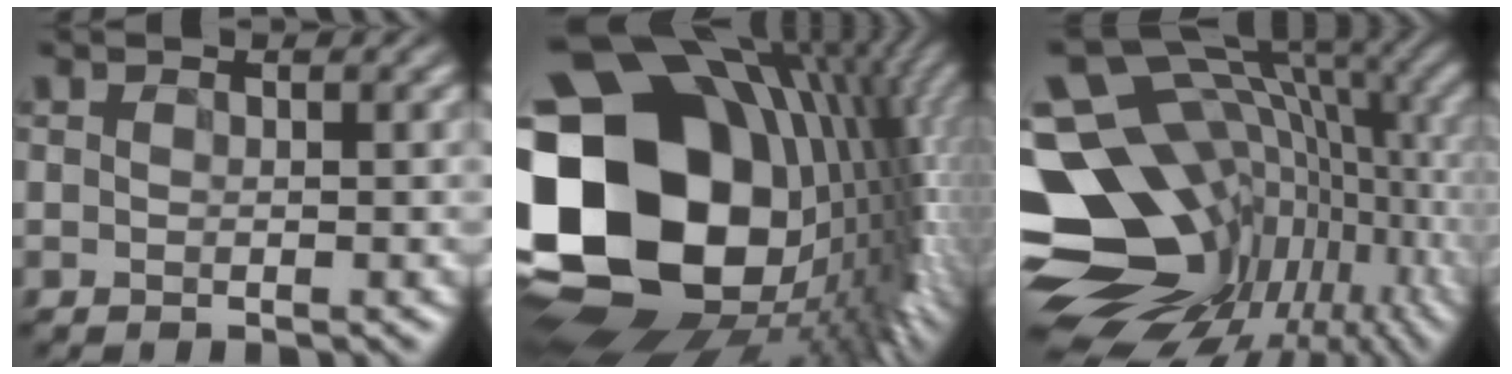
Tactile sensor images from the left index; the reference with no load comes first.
{"total": 22.9, "force": [1.1, 17.4, 14.8], "torque": [-0.336, -0.027, 0.041]}
{"total": 18.2, "force": [-2.3, 13.4, 12.1], "torque": [-0.215, 0.000, 0.001]}